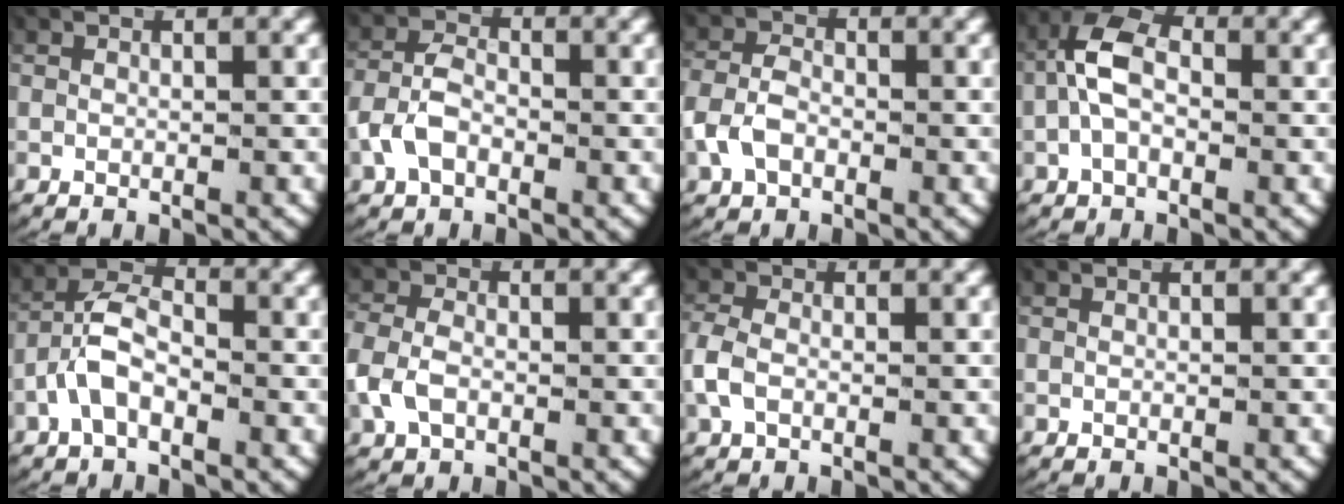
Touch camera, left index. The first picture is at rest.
{"total": 3.8, "force": [-1.4, 2.7, 2.2], "torque": [-0.055, -0.004, -0.024]}
{"total": 3.5, "force": [-1.2, 2.7, 1.9], "torque": [-0.053, -0.007, -0.017]}
{"total": 5.0, "force": [0.2, 3.2, 3.8], "torque": [-0.079, 0.006, -0.003]}
{"total": 4.6, "force": [-0.9, 3.1, 3.2], "torque": [-0.063, -0.001, -0.023]}
{"total": 3.2, "force": [-0.9, 2.5, 1.8], "torque": [-0.056, -0.010, -0.009]}
{"total": 2.2, "force": [-0.5, 1.6, 1.4], "torque": [-0.049, -0.003, -0.006]}
{"total": 0.0}